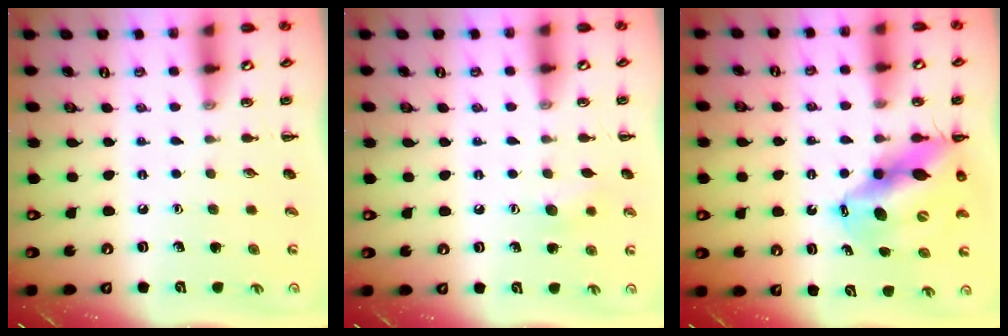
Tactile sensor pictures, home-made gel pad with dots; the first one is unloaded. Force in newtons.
{"total": 5.7, "press": 5.6, "slide": 1.1}
{"total": 14.7, "press": 14.2, "slide": 3.9}